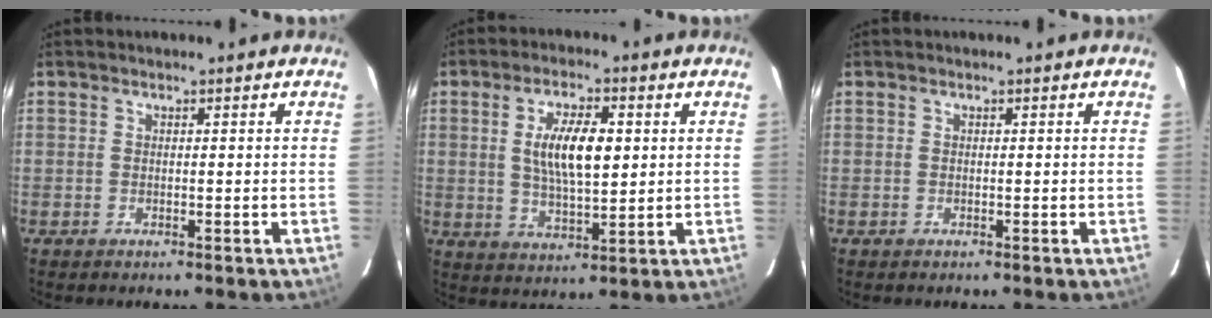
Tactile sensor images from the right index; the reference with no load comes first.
{"total": 9.8, "force": [1.9, 3.6, 8.9], "torque": [-0.163, 0.003, 0.037]}
{"total": 0.0}